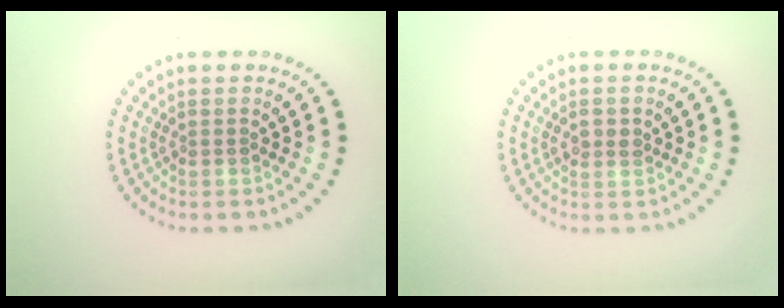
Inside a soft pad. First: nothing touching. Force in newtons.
{"total": 1.6, "press": 1.4, "slide": 0.7}